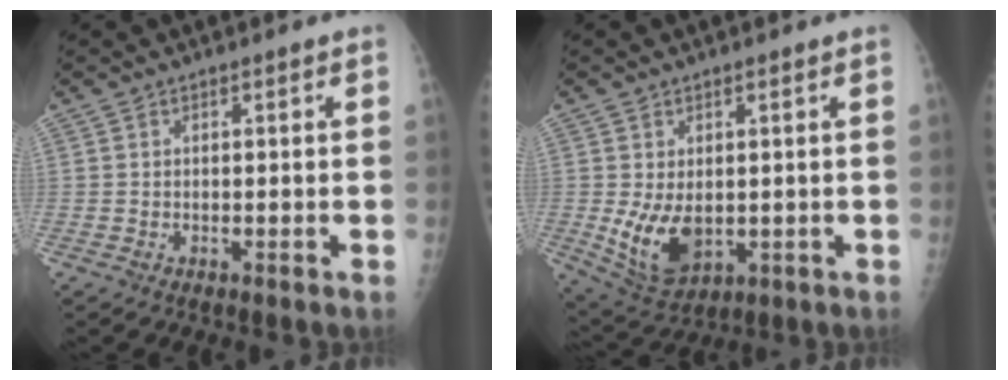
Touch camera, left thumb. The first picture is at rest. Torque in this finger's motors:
{"motor_torque": [-0.36, 0.62, 1.13, -0.10, 0.13]}